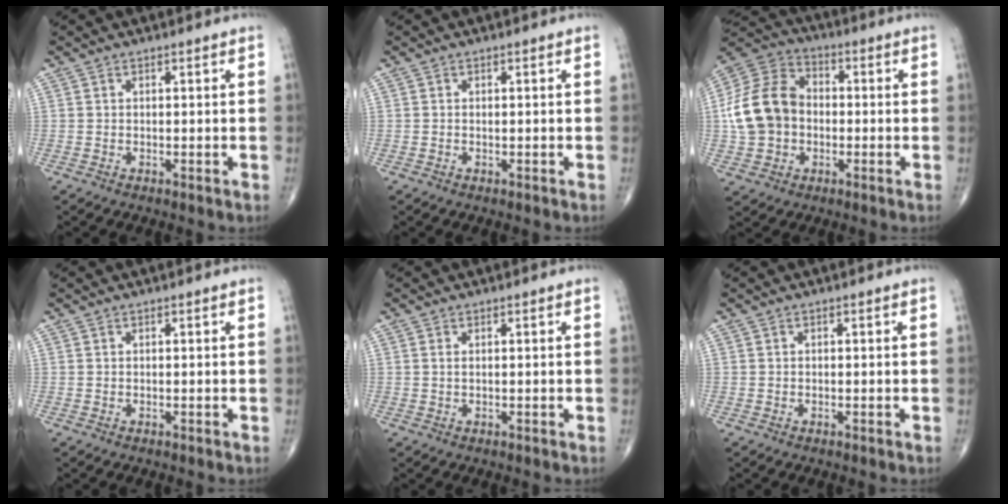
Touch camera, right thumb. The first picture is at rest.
{"total": 0.0}
{"total": 14.5, "force": [-0.9, 11.4, 8.9], "torque": [-0.158, 0.033, -0.023]}
{"total": 0.0}
{"total": 0.6, "force": [0.1, 0.3, 0.5], "torque": [-0.015, 0.003, 0.004]}
{"total": 0.0}